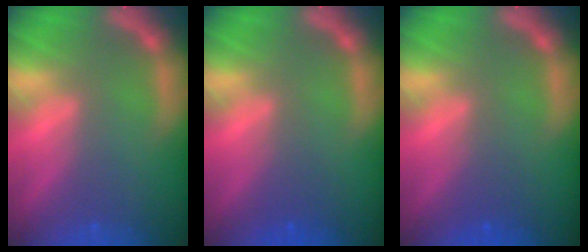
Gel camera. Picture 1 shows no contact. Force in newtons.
{"total": 1.5}
{"total": 1.5}